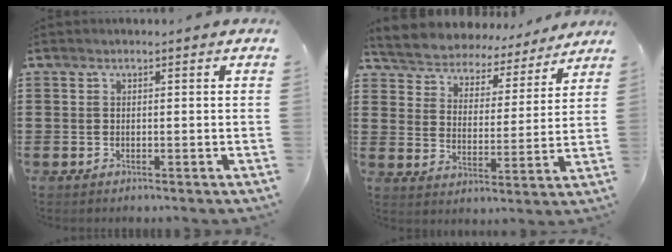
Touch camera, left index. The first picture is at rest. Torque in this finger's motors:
{"motor_torque": [1.00, -1.13, 0.39, 0.05]}